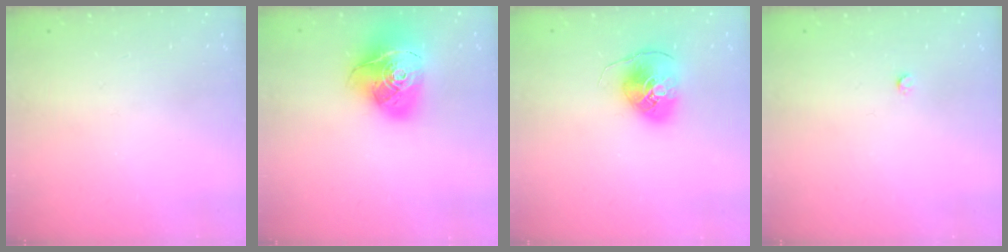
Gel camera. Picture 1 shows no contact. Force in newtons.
{"total": 18.9, "press": 18.8, "slide": 2.1}
{"total": 8.1, "press": 8.0, "slide": 1.2}
{"total": 2.4, "press": 2.4, "slide": 0.3}